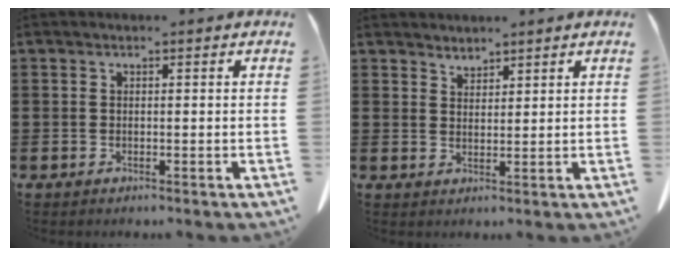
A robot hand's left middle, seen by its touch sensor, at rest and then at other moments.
{"total": 2.1, "force": [2.1, 0.2, -0.1], "torque": [-0.003, -0.006, 0.042]}